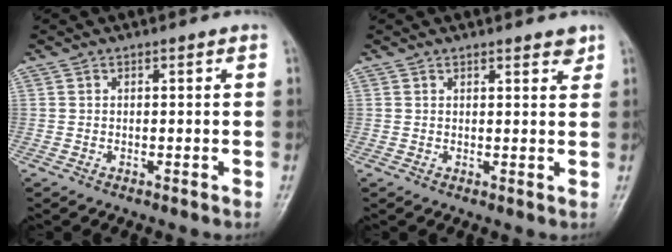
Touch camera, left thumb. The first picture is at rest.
{"total": 2.3, "force": [1.8, 0.7, 1.2], "torque": [-0.006, -0.011, 0.022]}